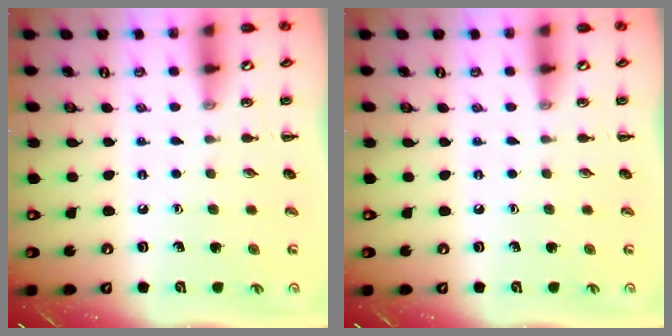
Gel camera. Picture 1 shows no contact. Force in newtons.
{"total": 0.0}